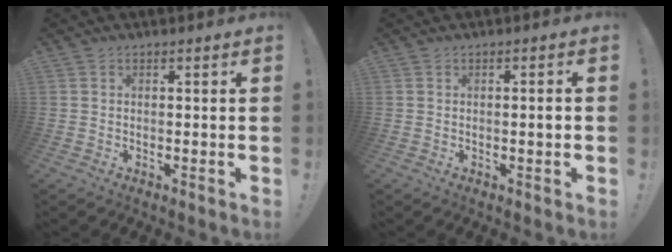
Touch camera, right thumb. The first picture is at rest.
{"total": 2.0, "force": [-0.5, -0.1, 2.0], "torque": [-0.035, 0.003, -0.010]}